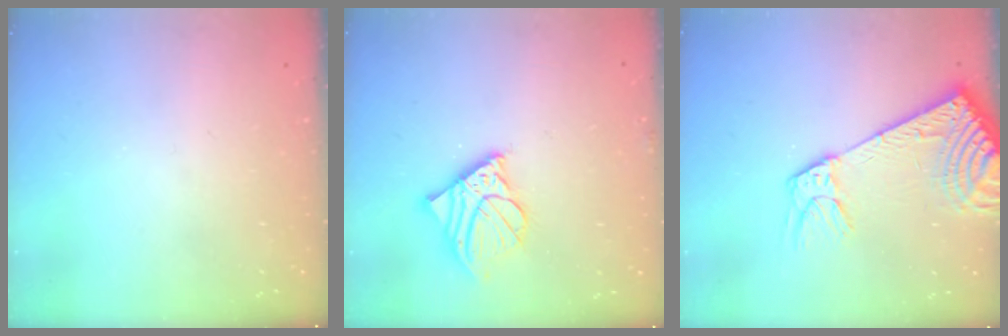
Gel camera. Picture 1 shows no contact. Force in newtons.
{"total": 10.9, "press": 10.7, "slide": 1.7}
{"total": 14.2, "press": 13.9, "slide": 3.1}